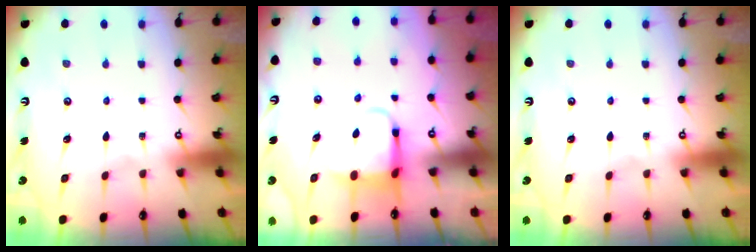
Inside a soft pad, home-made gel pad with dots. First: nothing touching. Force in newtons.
{"total": 4.8, "press": 4.8, "slide": 0.6}
{"total": 0.0}